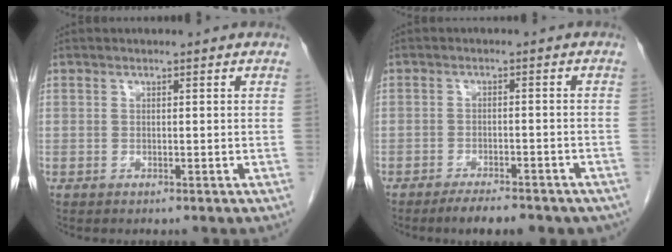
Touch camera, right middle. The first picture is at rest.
{"total": 8.0, "force": [-6.5, 2.4, 4.1], "torque": [-0.044, 0.000, -0.085]}